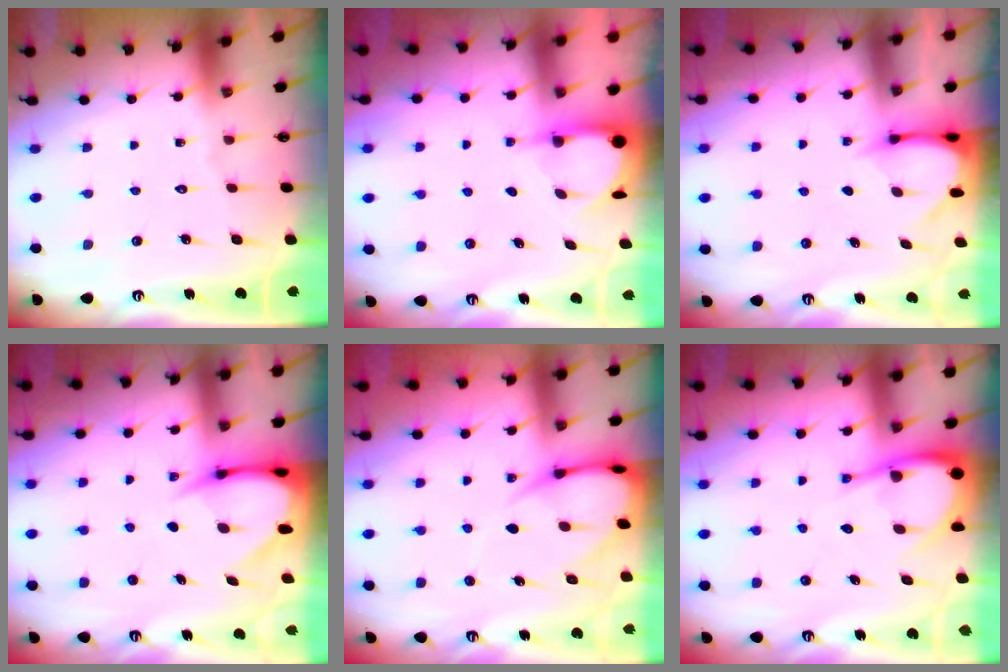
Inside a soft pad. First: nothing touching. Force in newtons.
{"total": 3.9, "press": 3.9, "slide": 0.3}
{"total": 3.8, "press": 3.8, "slide": 0.2}
{"total": 6.2, "press": 6.1, "slide": 0.7}
{"total": 8.3, "press": 8.3, "slide": 0.9}
{"total": 7.9, "press": 7.8, "slide": 1.0}